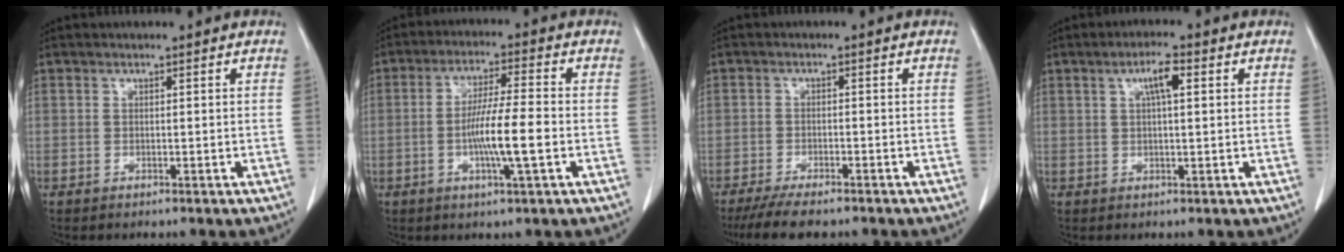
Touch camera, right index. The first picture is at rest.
{"total": 8.3, "force": [-1.8, 0.0, 8.1], "torque": [-0.146, -0.003, -0.034]}
{"total": 6.2, "force": [-5.1, 1.6, 3.1], "torque": [-0.048, -0.011, -0.083]}
{"total": 3.9, "force": [1.3, 0.6, 3.6], "torque": [-0.067, 0.006, 0.023]}